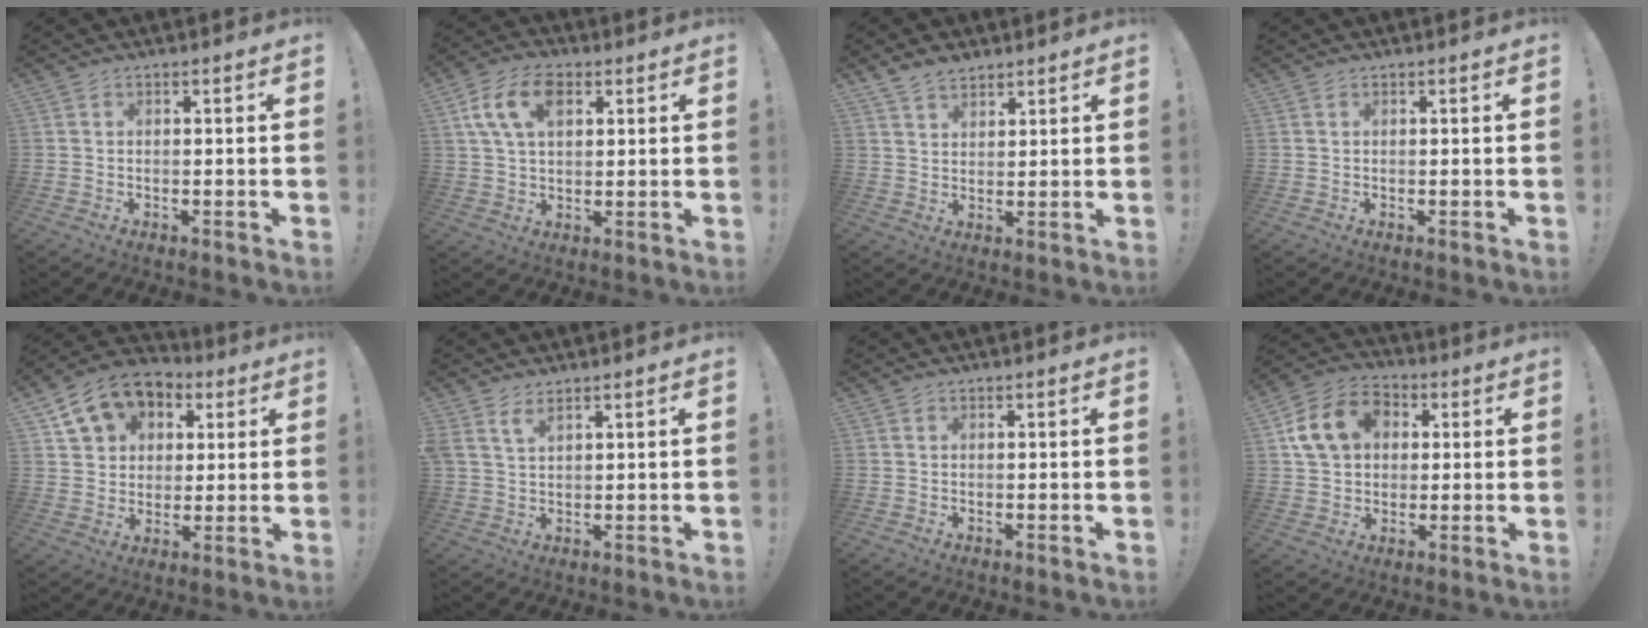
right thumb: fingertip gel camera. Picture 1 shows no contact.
{"total": 11.7, "force": [4.4, 7.1, 8.1], "torque": [-0.144, 0.004, 0.082]}
{"total": 5.1, "force": [4.2, 2.4, 1.6], "torque": [-0.035, -0.022, 0.080]}
{"total": 0.0}
{"total": 12.4, "force": [6.6, 9.3, 4.8], "torque": [-0.068, -0.039, 0.128]}
{"total": 3.2, "force": [2.4, 0.8, 2.0], "torque": [-0.050, -0.007, 0.046]}
{"total": 0.0}
{"total": 14.8, "force": [4.2, 11.6, 8.1], "torque": [-0.133, 0.008, 0.086]}